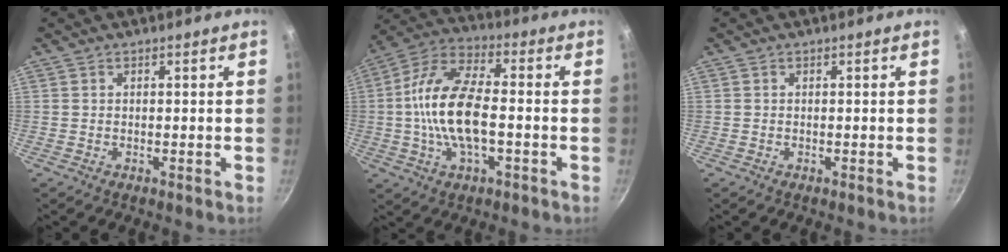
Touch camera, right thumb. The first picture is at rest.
{"total": 15.5, "force": [-1.8, 7.2, 13.6], "torque": [-0.252, 0.034, -0.049]}
{"total": 0.0}